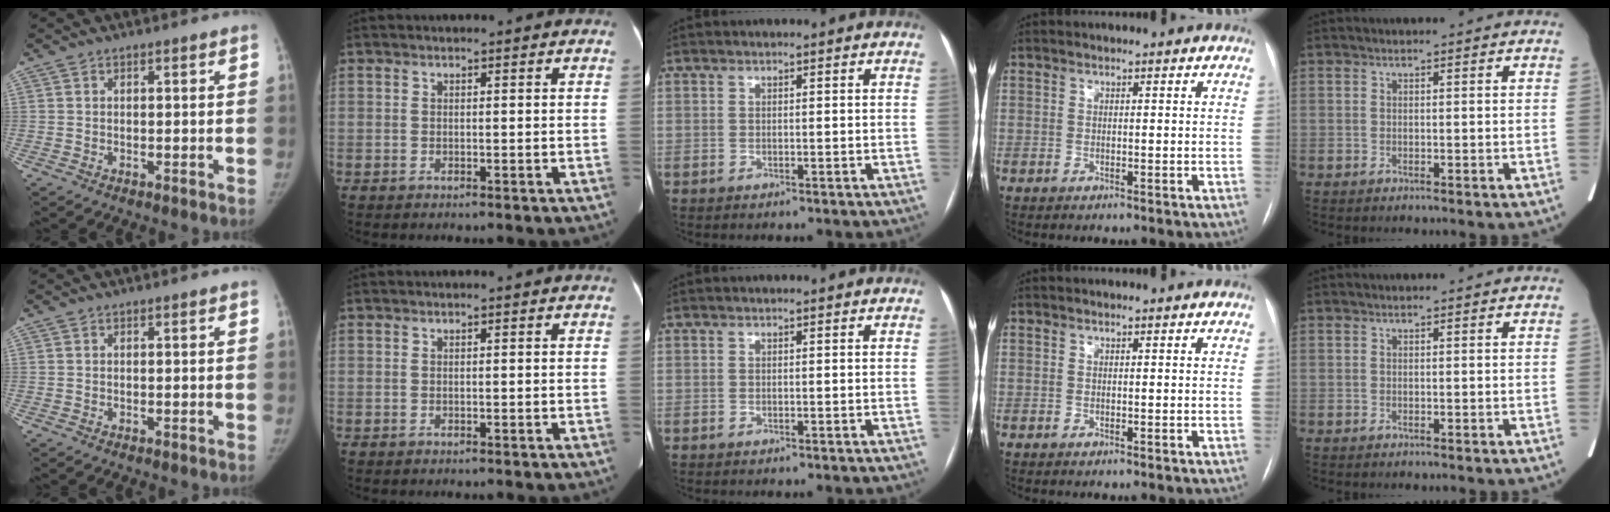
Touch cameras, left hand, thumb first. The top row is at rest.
{}